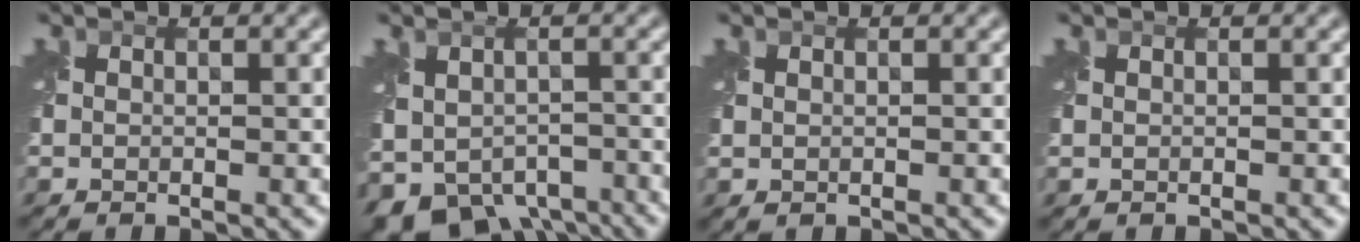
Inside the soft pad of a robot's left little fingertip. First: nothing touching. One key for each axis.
{"total": 7.4, "fx": -4.2, "fy": 4.7, "fz": 3.9, "tx": -0.069, "ty": -0.029, "tz": -0.057}
{"total": 0.0}
{"total": 0.0}